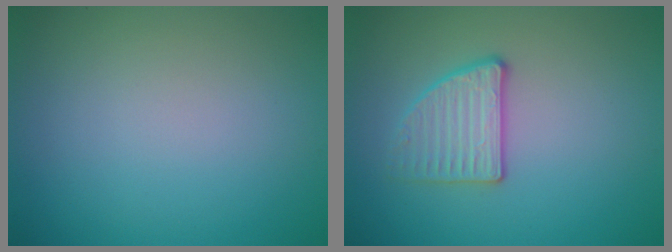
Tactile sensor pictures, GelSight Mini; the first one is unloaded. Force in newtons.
{"total": 2.7, "press": 2.6, "slide": 0.8}